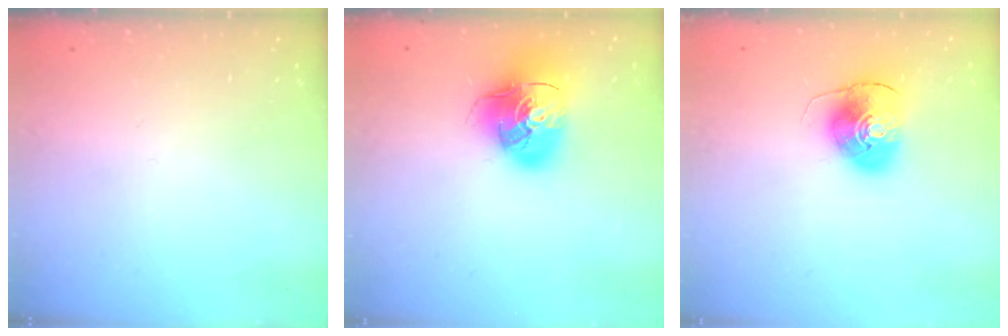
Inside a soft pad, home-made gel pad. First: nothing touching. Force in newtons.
{"total": 17.4, "press": 17.2, "slide": 2.7}
{"total": 8.9, "press": 8.7, "slide": 1.5}